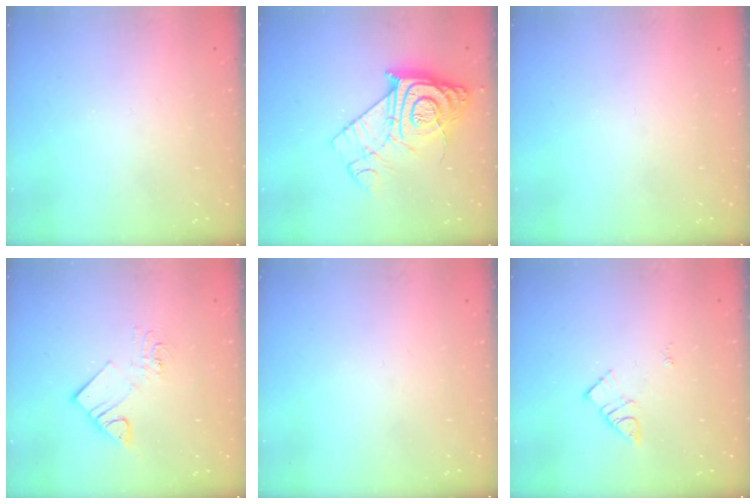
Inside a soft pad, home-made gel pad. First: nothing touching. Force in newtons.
{"total": 14.9, "press": 14.8, "slide": 1.0}
{"total": 0.0}
{"total": 9.1, "press": 9.1, "slide": 0.5}
{"total": 0.0}
{"total": 6.6, "press": 6.6, "slide": 0.7}